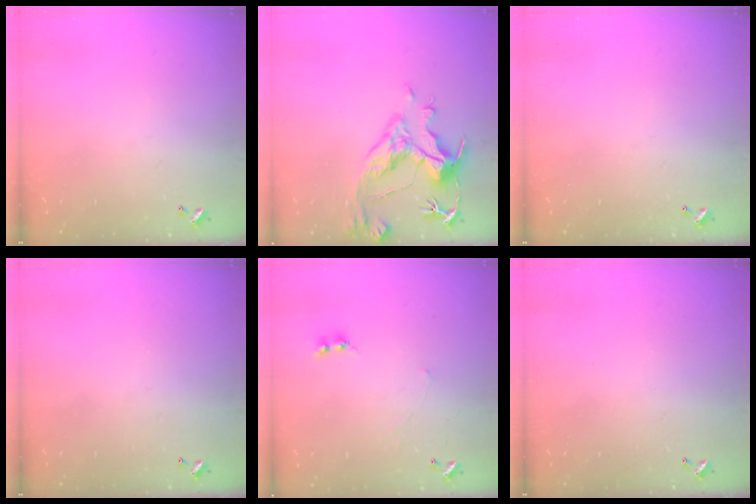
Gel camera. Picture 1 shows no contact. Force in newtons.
{"total": 7.1, "press": 6.9, "slide": 1.4}
{"total": 0.0}
{"total": 0.0}
{"total": 1.6, "press": 1.5, "slide": 0.5}
{"total": 0.0}